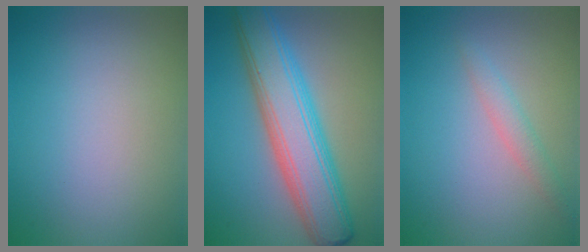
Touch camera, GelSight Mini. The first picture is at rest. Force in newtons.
{"total": 8.8, "press": 8.8, "slide": 0.1}
{"total": 1.6, "press": 1.6, "slide": 0.0}